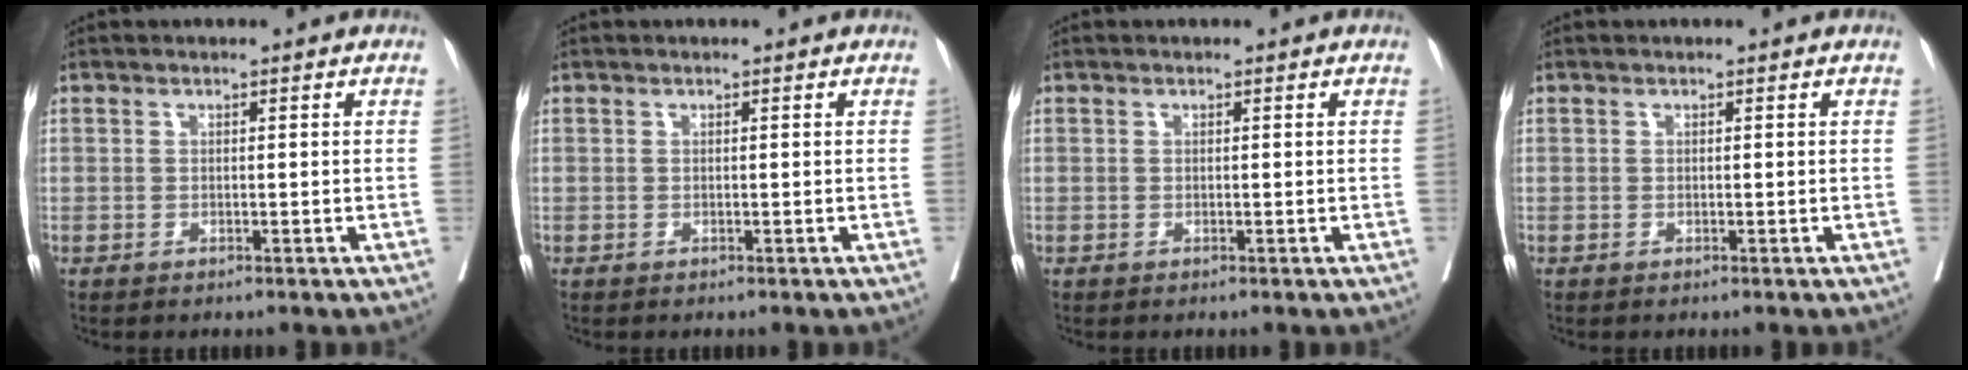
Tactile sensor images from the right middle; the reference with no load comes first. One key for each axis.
{"total": 0.0}
{"total": 0.0}
{"total": 0.0}